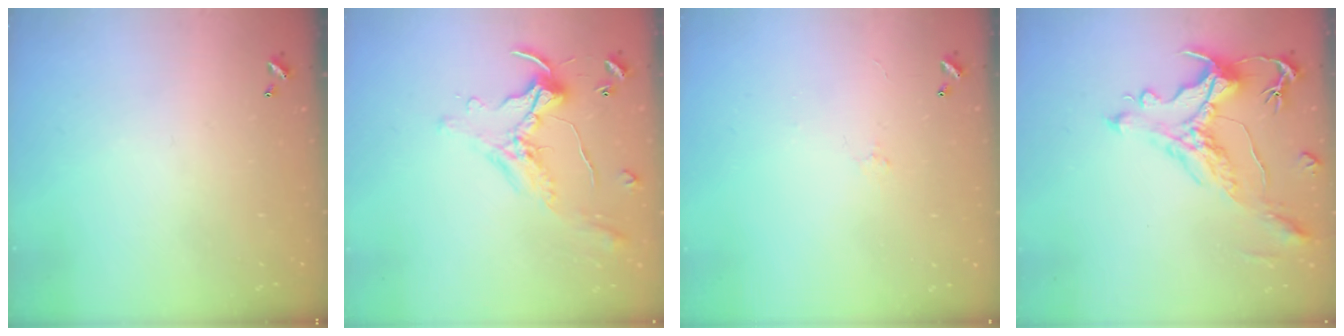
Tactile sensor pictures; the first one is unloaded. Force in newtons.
{"total": 0.7, "press": 0.5, "slide": 0.4}
{"total": 0.5, "press": 0.1, "slide": 0.5}
{"total": 1.2, "press": 0.2, "slide": 1.2}